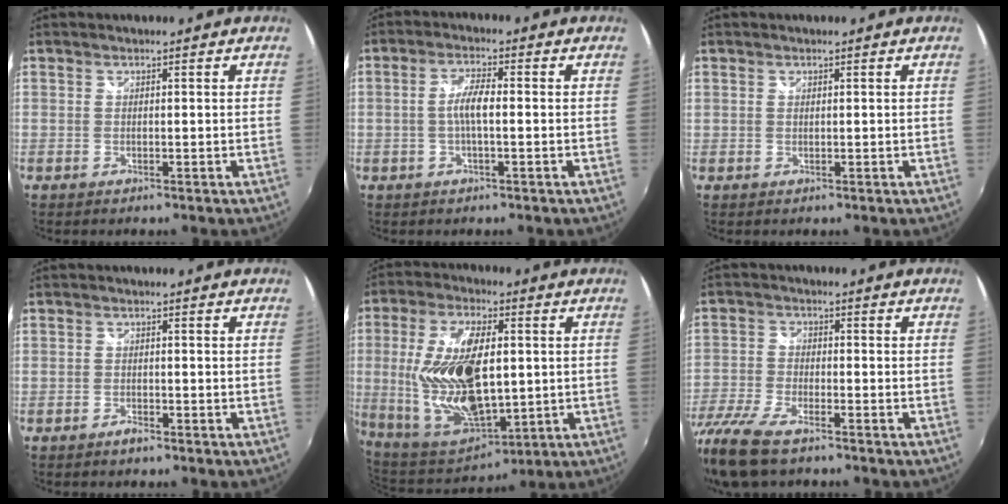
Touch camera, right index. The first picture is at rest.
{"total": 3.9, "force": [-0.5, 0.6, 3.8], "torque": [-0.076, 0.005, -0.008]}
{"total": 0.0}
{"total": 1.7, "force": [-1.4, 0.6, 0.7], "torque": [-0.015, 0.001, -0.027]}
{"total": 21.0, "force": [0.5, 10.2, 18.3], "torque": [-0.370, -0.011, 0.028]}
{"total": 13.4, "force": [-10.2, 4.2, 7.6], "torque": [-0.184, -0.040, -0.200]}